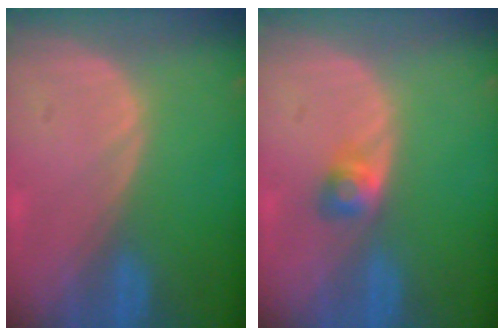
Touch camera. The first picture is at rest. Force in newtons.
{"total": 2.6, "press": 2.4, "slide": 1.0}